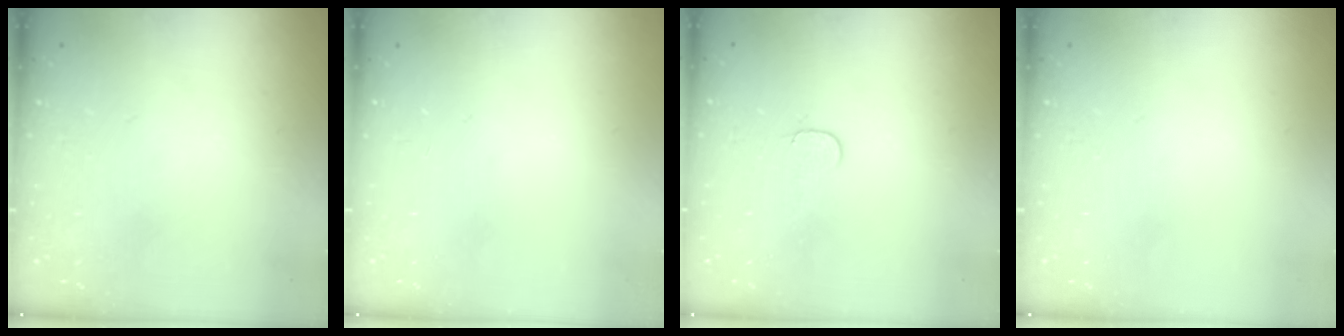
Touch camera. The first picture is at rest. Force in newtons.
{"total": 0.0}
{"total": 4.0, "press": 4.0, "slide": 0.4}
{"total": 0.0}